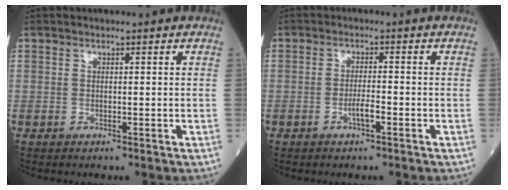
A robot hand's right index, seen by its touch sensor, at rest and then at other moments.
{"total": 2.2, "force": [-1.2, 0.2, 1.8], "torque": [-0.032, 0.001, -0.022]}